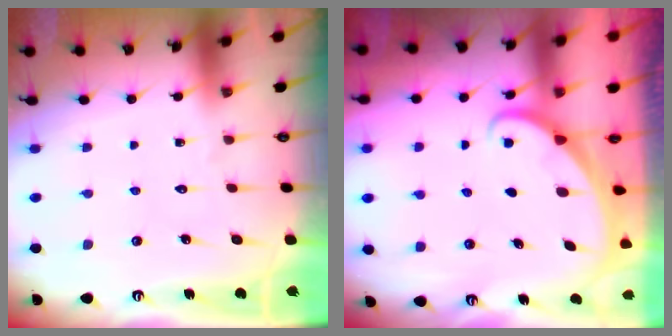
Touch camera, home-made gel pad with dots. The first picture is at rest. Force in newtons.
{"total": 1.6, "press": 1.6, "slide": 0.1}